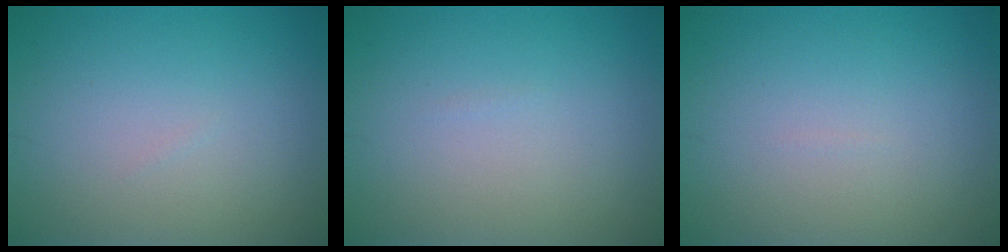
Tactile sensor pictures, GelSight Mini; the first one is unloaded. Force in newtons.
{"total": 0.0}
{"total": 0.0}